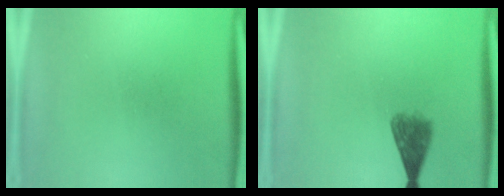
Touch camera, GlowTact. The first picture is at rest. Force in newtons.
{"total": 4.1}